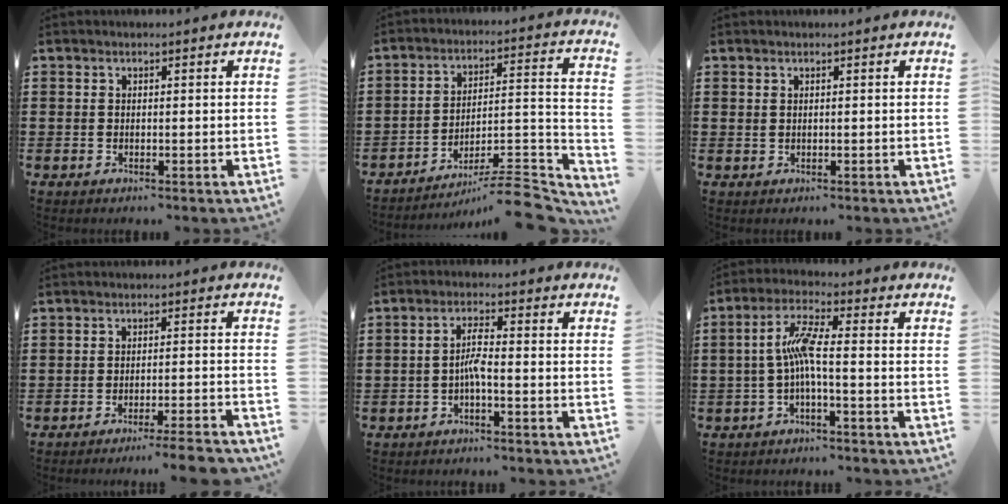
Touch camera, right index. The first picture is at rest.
{"total": 8.5, "force": [-7.3, 1.0, 4.2], "torque": [-0.057, 0.005, -0.144]}
{"total": 0.7, "force": [0.4, 0.5, 0.3], "torque": [-0.008, 0.003, 0.008]}
{"total": 4.0, "force": [-3.6, -0.6, 1.7], "torque": [-0.028, -0.013, -0.070]}
{"total": 3.3, "force": [-1.2, 0.4, 3.1], "torque": [-0.067, 0.003, -0.028]}
{"total": 6.4, "force": [-0.9, 0.9, 6.3], "torque": [-0.130, 0.000, -0.025]}